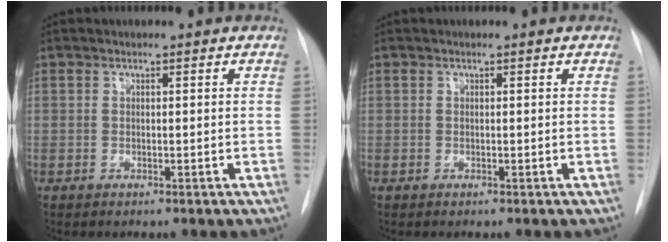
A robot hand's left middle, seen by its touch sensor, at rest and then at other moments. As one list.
[{"total": 0.0}]